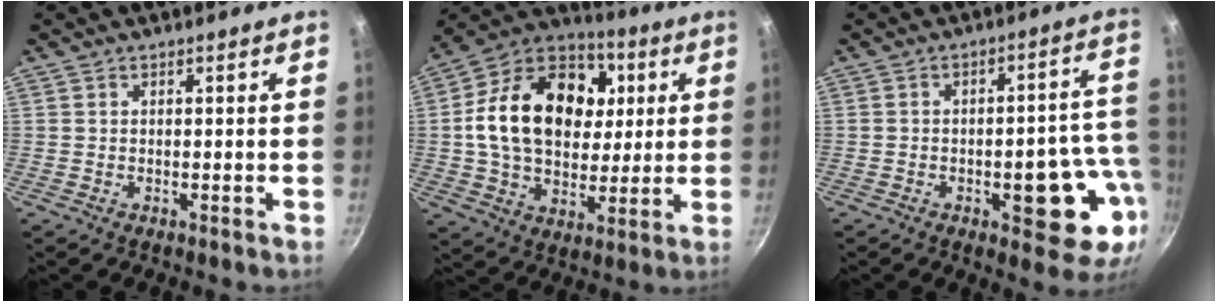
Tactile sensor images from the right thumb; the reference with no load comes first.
{"total": 24.1, "force": [4.2, 17.5, 16.0], "torque": [-0.249, 0.018, 0.062]}
{"total": 14.1, "force": [-4.3, 5.9, 12.1], "torque": [-0.099, 0.032, -0.055]}